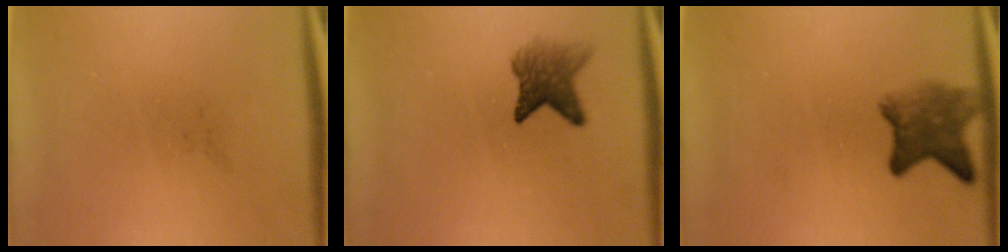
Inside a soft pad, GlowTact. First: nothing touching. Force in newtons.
{"total": 4.4}
{"total": 5.2}